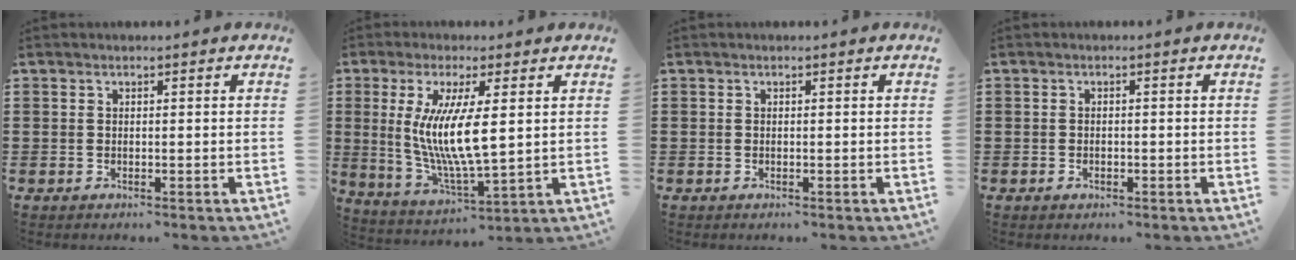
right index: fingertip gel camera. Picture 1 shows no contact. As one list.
[{"total": 9.8, "force": [1.6, 2.4, 9.3], "torque": [-0.203, -0.012, 0.024]}, {"total": 0.0}, {"total": 0.5, "force": [-0.3, 0.4, 0.1], "torque": [-0.003, 0.002, -0.007]}]